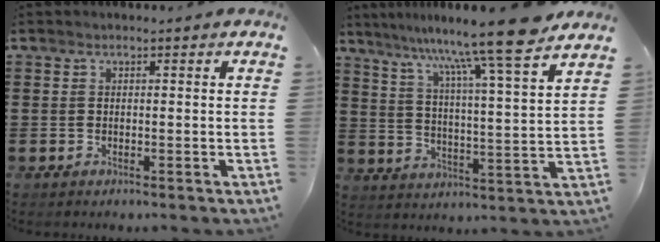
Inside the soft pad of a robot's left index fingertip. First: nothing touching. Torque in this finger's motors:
{"motor_torque": [2.14, 0.00, 0.64, 0.21]}